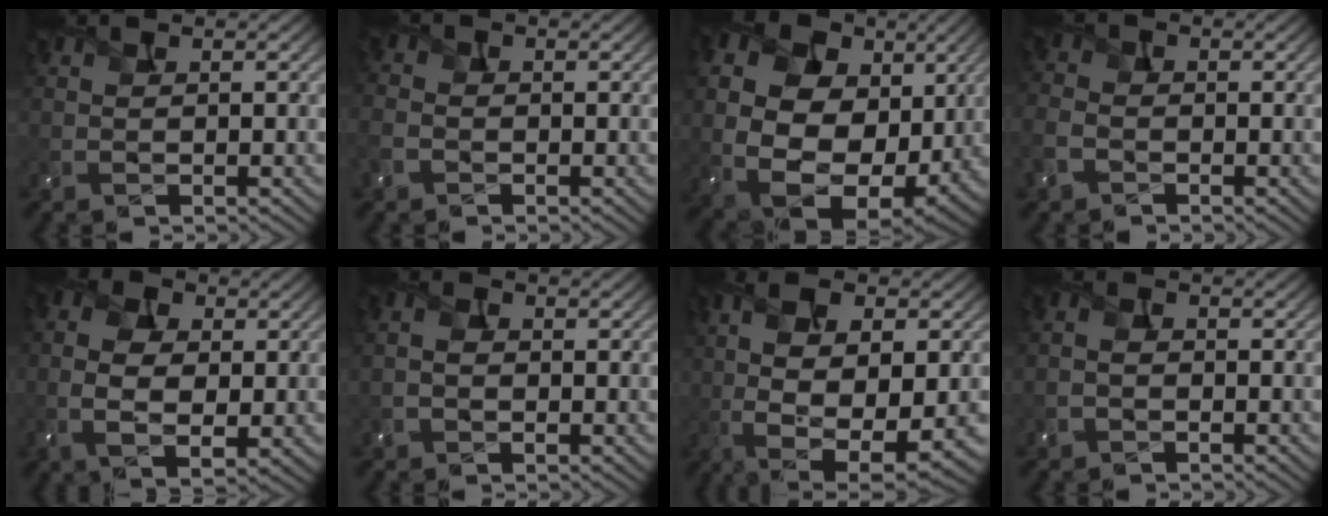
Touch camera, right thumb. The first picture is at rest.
{"total": 2.9, "force": [-1.3, 2.2, 1.4], "torque": [-0.046, -0.002, -0.041]}
{"total": 18.8, "force": [3.4, 14.0, 12.1], "torque": [-0.265, 0.012, 0.079]}
{"total": 4.0, "force": [-1.9, 2.9, 2.0], "torque": [-0.065, -0.004, -0.054]}
{"total": 7.8, "force": [0.2, 5.0, 6.0], "torque": [-0.149, 0.002, 0.003]}
{"total": 2.4, "force": [-0.2, 1.8, 1.6], "torque": [-0.024, 0.004, -0.012]}
{"total": 12.5, "force": [-1.1, 5.4, 11.2], "torque": [-0.214, -0.010, -0.005]}
{"total": 1.7, "force": [-0.7, 1.2, 0.9], "torque": [-0.021, 0.006, -0.020]}